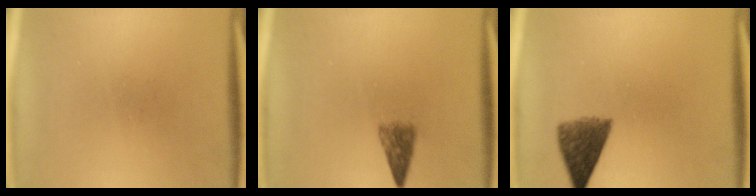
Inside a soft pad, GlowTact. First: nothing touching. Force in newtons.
{"total": 2.9}
{"total": 6.0}